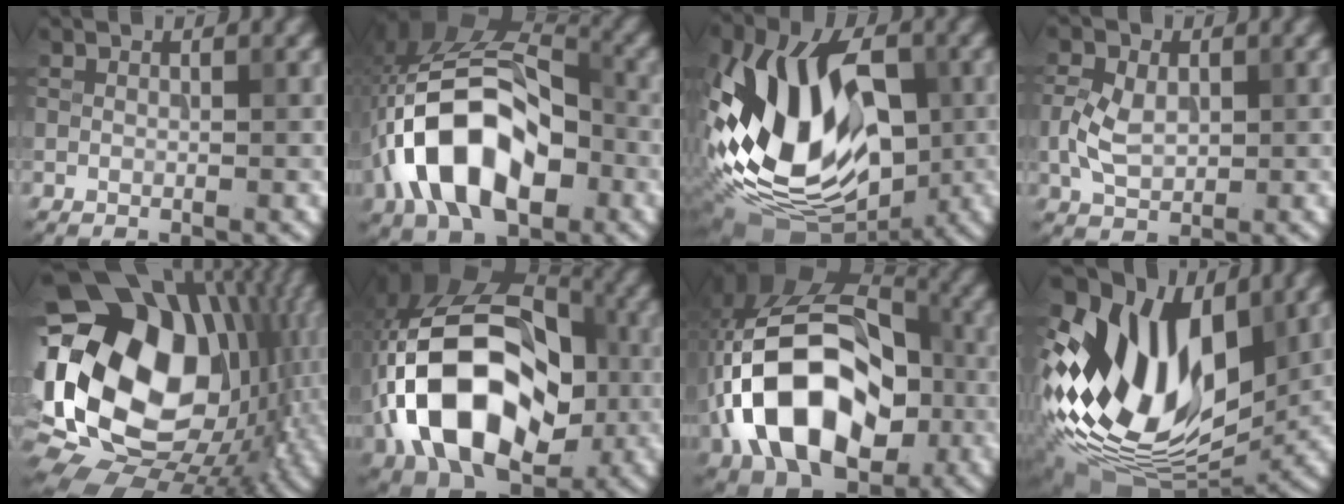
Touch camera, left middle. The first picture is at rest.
{"total": 12.4, "force": [-3.8, 7.5, 9.1], "torque": [-0.178, 0.009, -0.076]}
{"total": 15.5, "force": [-1.5, 10.3, 11.5], "torque": [-0.228, -0.003, -0.037]}
{"total": 3.8, "force": [0.1, 2.7, 2.7], "torque": [-0.057, 0.003, 0.001]}
{"total": 21.3, "force": [1.6, 14.9, 15.0], "torque": [-0.270, 0.019, 0.039]}
{"total": 15.7, "force": [-2.8, 10.6, 11.2], "torque": [-0.195, 0.004, -0.065]}
{"total": 14.6, "force": [-3.1, 9.7, 10.4], "torque": [-0.183, 0.005, -0.068]}
{"total": 14.3, "force": [1.3, 9.5, 10.5], "torque": [-0.198, 0.008, 0.006]}